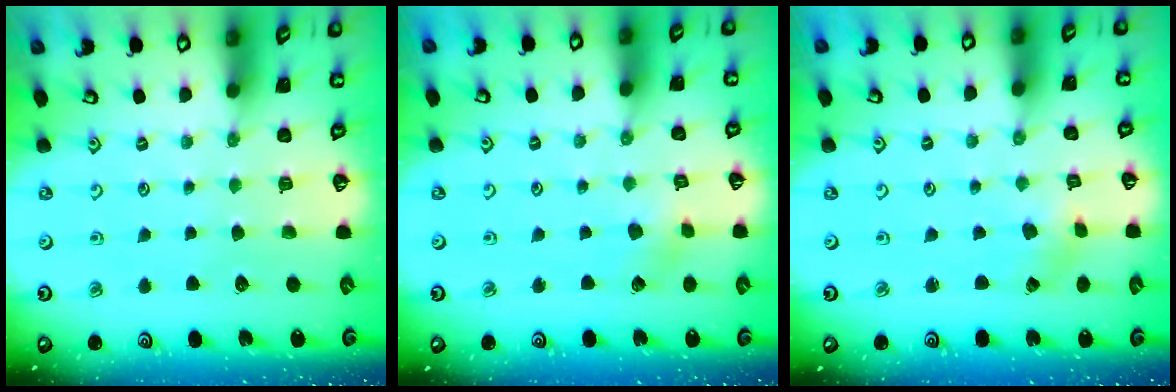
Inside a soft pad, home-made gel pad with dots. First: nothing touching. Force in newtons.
{"total": 3.1, "press": 3.1, "slide": 0.6}
{"total": 1.1, "press": 1.1, "slide": 0.2}